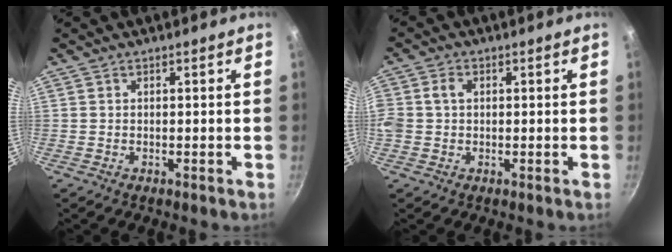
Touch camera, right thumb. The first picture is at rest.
{"total": 4.7, "force": [0.5, 3.6, 3.0], "torque": [-0.061, 0.013, 0.002]}